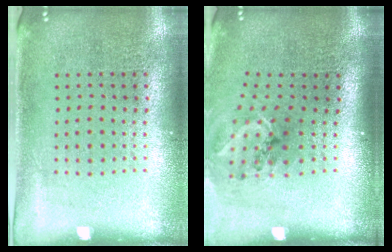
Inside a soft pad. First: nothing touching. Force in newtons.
{"total": 1.3, "press": 1.1, "slide": 0.7}